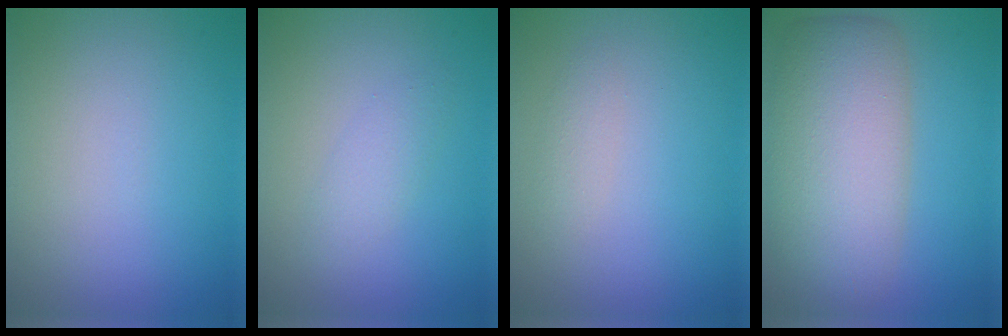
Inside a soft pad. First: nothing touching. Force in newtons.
{"total": 1.7, "press": 1.7, "slide": 0.1}
{"total": 1.1, "press": 1.1, "slide": 0.0}
{"total": 9.1, "press": 9.1, "slide": 0.3}